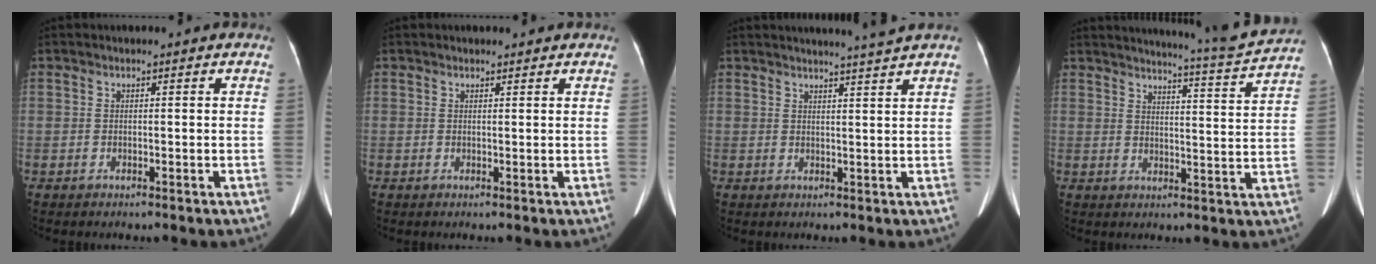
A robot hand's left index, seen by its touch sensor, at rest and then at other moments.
{"total": 1.4, "force": [1.2, 0.5, 0.3], "torque": [-0.008, 0.008, 0.015]}
{"total": 4.4, "force": [3.9, -1.5, 1.3], "torque": [-0.018, -0.006, 0.051]}
{"total": 11.2, "force": [10.7, -1.8, 2.7], "torque": [-0.052, -0.038, 0.139]}